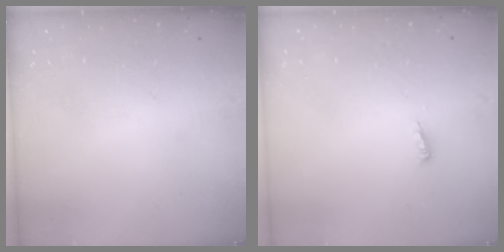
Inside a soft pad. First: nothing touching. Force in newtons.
{"total": 3.9, "press": 3.9, "slide": 0.4}